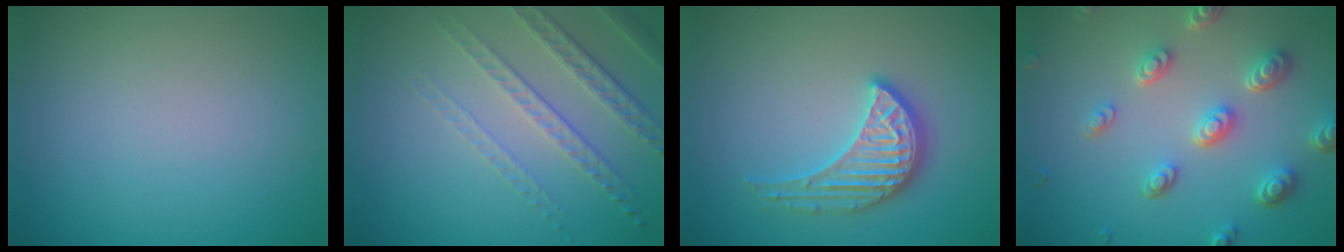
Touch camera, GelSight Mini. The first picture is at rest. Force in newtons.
{"total": 4.6, "press": 3.1, "slide": 3.4}
{"total": 3.7, "press": 3.3, "slide": 1.7}
{"total": 5.1, "press": 3.8, "slide": 3.3}